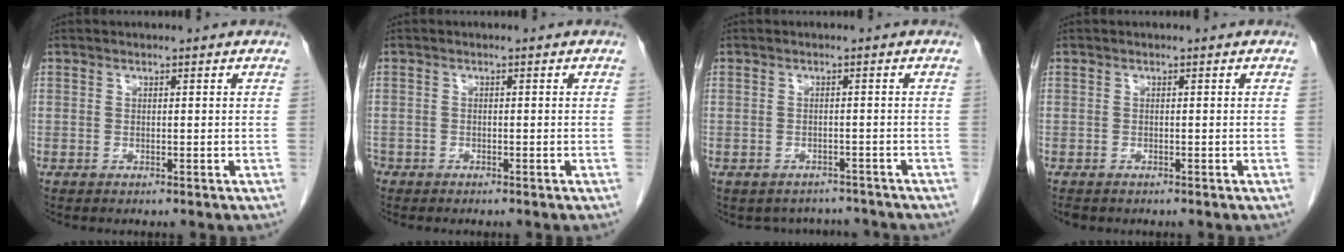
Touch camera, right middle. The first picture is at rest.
{"total": 1.8, "force": [-1.4, 1.0, 0.3], "torque": [-0.013, 0.000, -0.024]}
{"total": 5.1, "force": [-4.6, 2.2, -0.1], "torque": [0.007, 0.014, -0.053]}
{"total": 1.3, "force": [-1.1, 0.7, 0.4], "torque": [-0.010, -0.002, -0.016]}